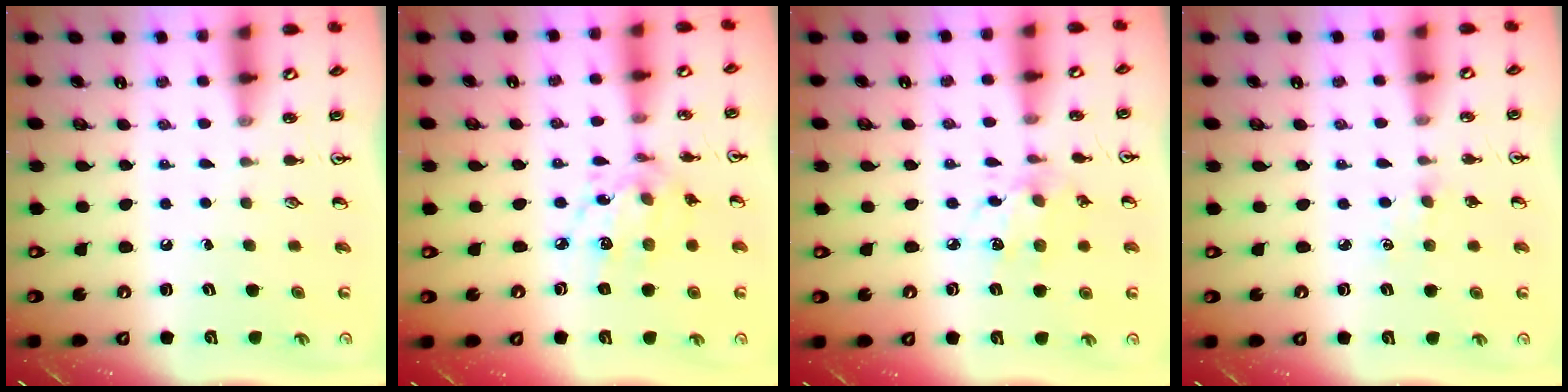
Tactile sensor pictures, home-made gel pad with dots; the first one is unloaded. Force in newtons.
{"total": 10.7, "press": 10.6, "slide": 0.8}
{"total": 7.8, "press": 7.8, "slide": 0.6}
{"total": 1.9, "press": 1.9, "slide": 0.3}